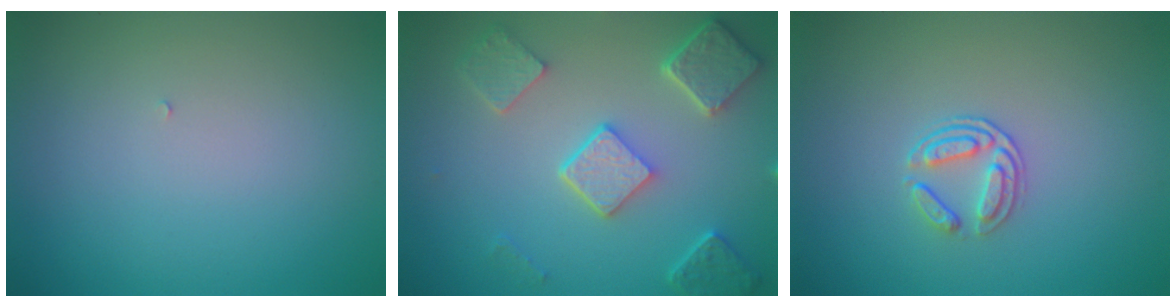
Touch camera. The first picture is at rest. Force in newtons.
{"total": 5.3, "press": 4.2, "slide": 3.3}
{"total": 2.0, "press": 1.4, "slide": 1.4}